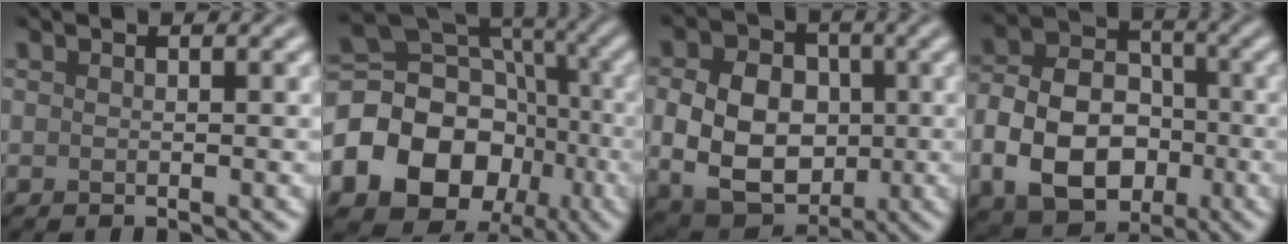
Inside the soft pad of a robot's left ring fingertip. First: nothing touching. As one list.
[{"total": 14.7, "force": [-4.4, 12.2, 7.1], "torque": [-0.130, 0.001, -0.098]}, {"total": 8.6, "force": [-0.4, 6.4, 5.6], "torque": [-0.106, -0.007, -0.012]}, {"total": 9.5, "force": [-3.0, 6.8, 5.9], "torque": [-0.114, -0.009, -0.059]}]